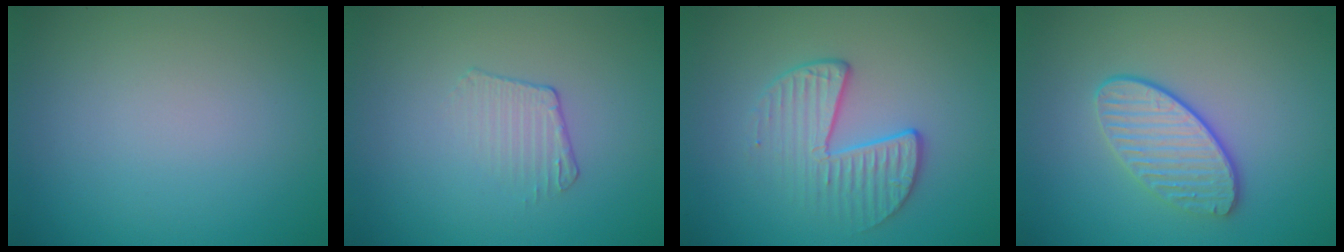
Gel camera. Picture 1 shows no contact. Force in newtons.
{"total": 1.5, "press": 0.7, "slide": 1.4}
{"total": 3.4, "press": 2.8, "slide": 2.0}
{"total": 3.5, "press": 3.2, "slide": 1.4}